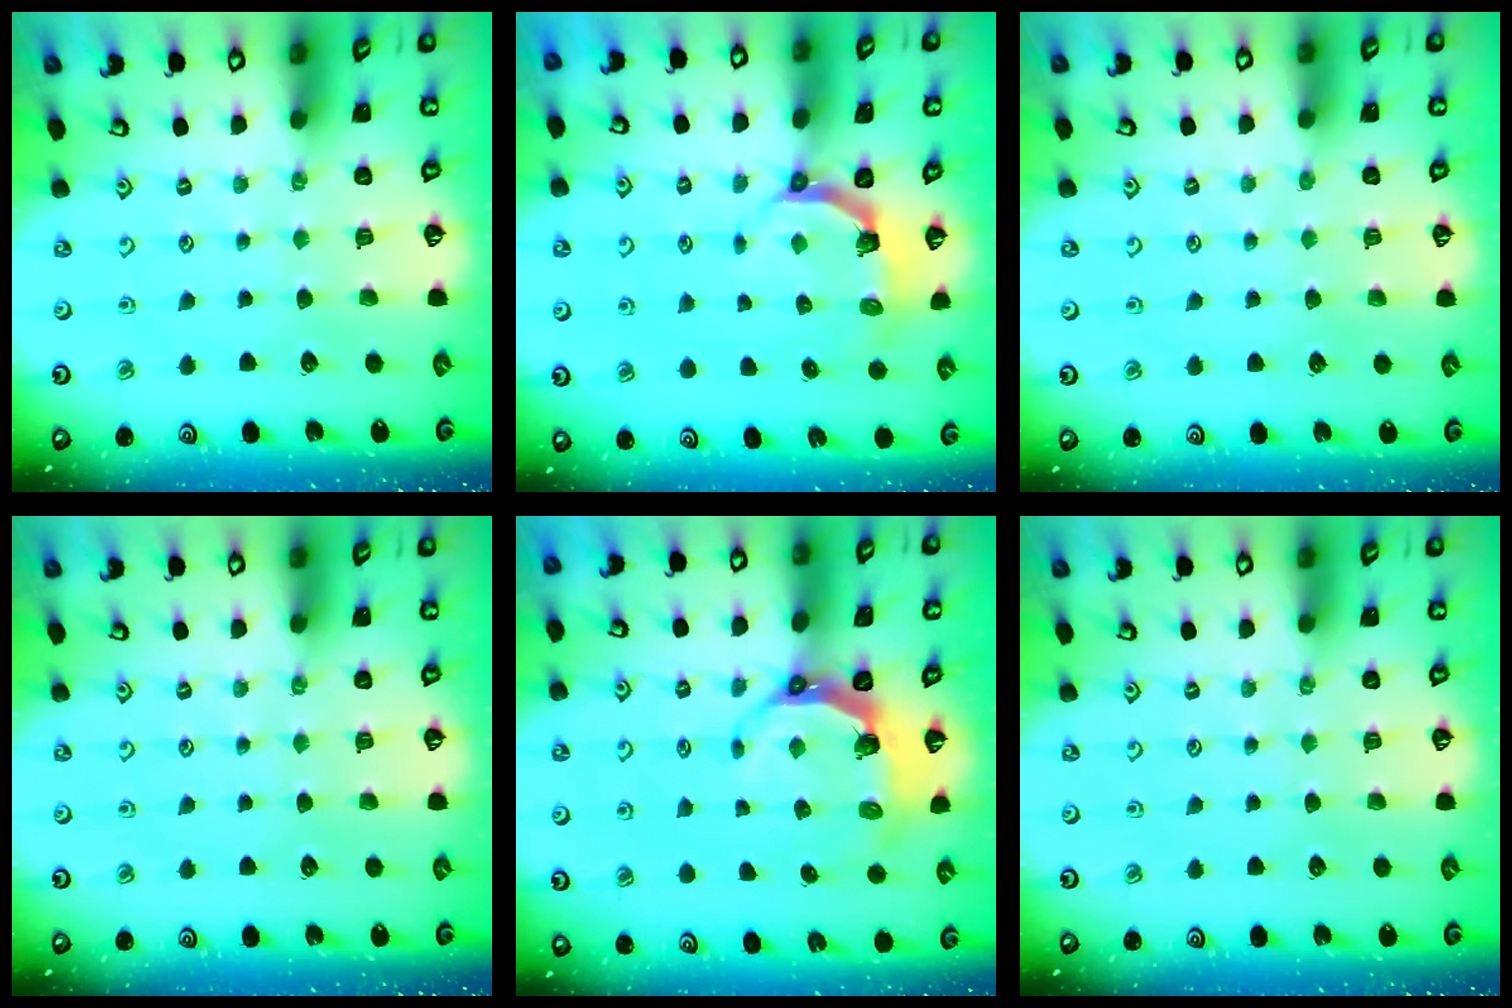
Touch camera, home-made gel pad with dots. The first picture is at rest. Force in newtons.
{"total": 4.3, "press": 2.8, "slide": 3.2}
{"total": 0.9, "press": 0.9, "slide": 0.1}
{"total": 0.0}
{"total": 5.6, "press": 4.2, "slide": 3.7}
{"total": 0.0}